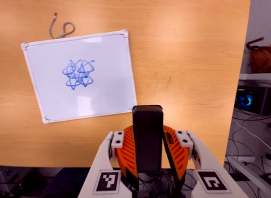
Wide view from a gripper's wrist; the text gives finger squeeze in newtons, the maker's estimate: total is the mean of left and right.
{"total": 6.0, "left": 5.1, "right": 6.9}